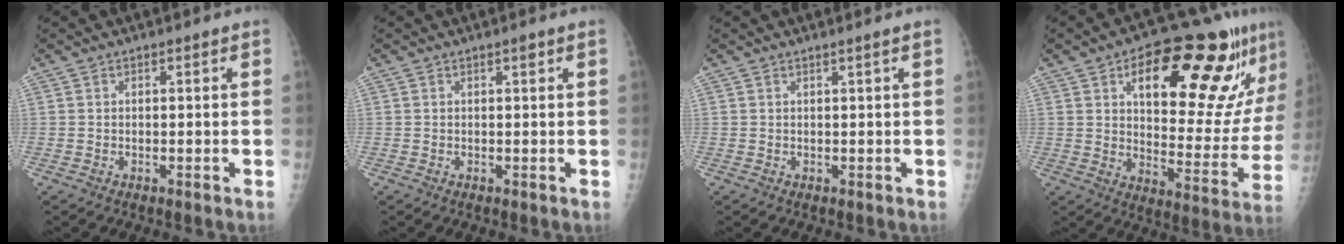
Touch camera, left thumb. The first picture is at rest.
{"total": 0.7, "force": [0.4, 0.1, 0.5], "torque": [-0.008, -0.001, 0.007]}
{"total": 0.7, "force": [0.3, -0.3, 0.5], "torque": [-0.019, -0.005, 0.010]}
{"total": 26.6, "force": [13.5, 10.1, 20.5], "torque": [-0.244, -0.027, 0.202]}